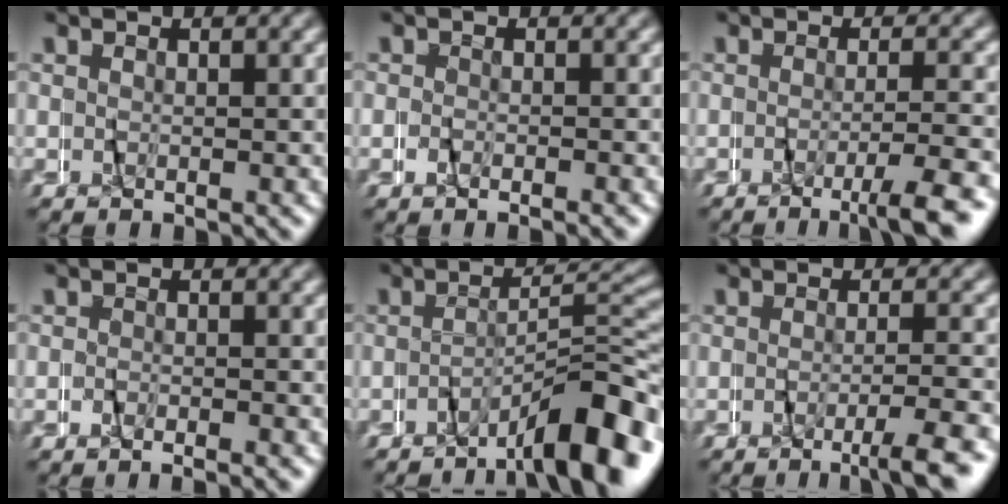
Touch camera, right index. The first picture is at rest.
{"total": 1.2, "force": [-1.1, -0.5, -0.1], "torque": [-0.001, -0.001, -0.022]}
{"total": 4.1, "force": [-3.2, -0.5, 2.5], "torque": [-0.038, -0.003, -0.056]}
{"total": 1.5, "force": [-1.4, -0.5, -0.2], "torque": [0.001, 0.001, -0.028]}
{"total": 7.5, "force": [-5.3, 1.2, 5.1], "torque": [-0.064, 0.004, -0.087]}
{"total": 3.7, "force": [-3.0, -0.5, 2.1], "torque": [-0.033, -0.002, -0.052]}